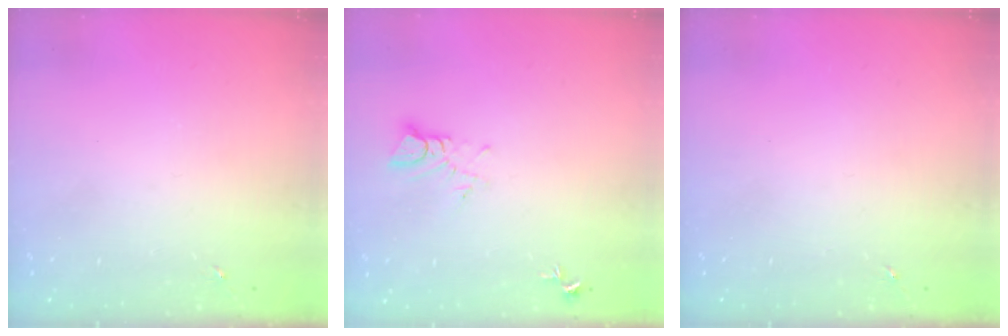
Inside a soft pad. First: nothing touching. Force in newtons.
{"total": 4.2, "press": 4.2, "slide": 0.5}
{"total": 0.0}